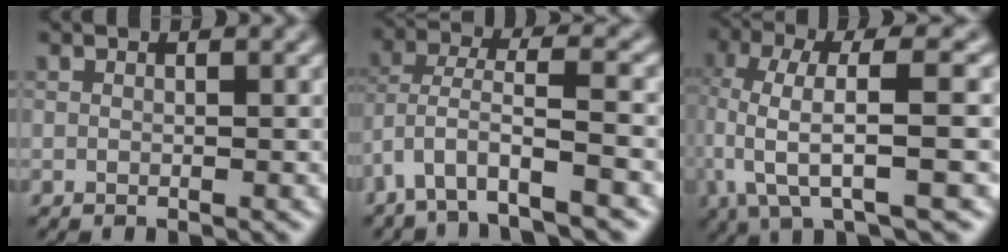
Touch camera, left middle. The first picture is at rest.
{"total": 5.9, "force": [-3.4, 1.3, 4.6], "torque": [-0.090, 0.003, -0.070]}
{"total": 7.6, "force": [-0.3, 1.9, 7.4], "torque": [-0.133, 0.009, -0.011]}